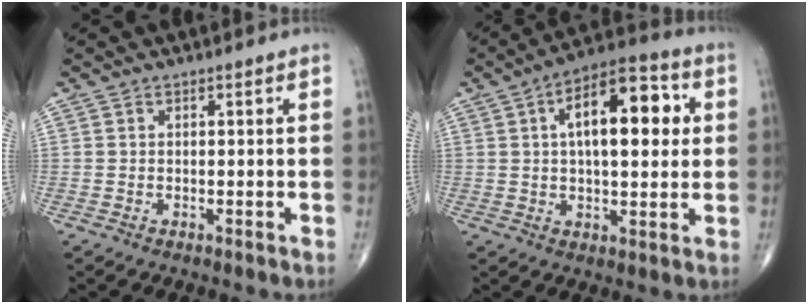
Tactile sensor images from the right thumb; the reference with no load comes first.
{"total": 16.1, "force": [3.4, 7.3, 13.9], "torque": [-0.187, 0.016, 0.045]}